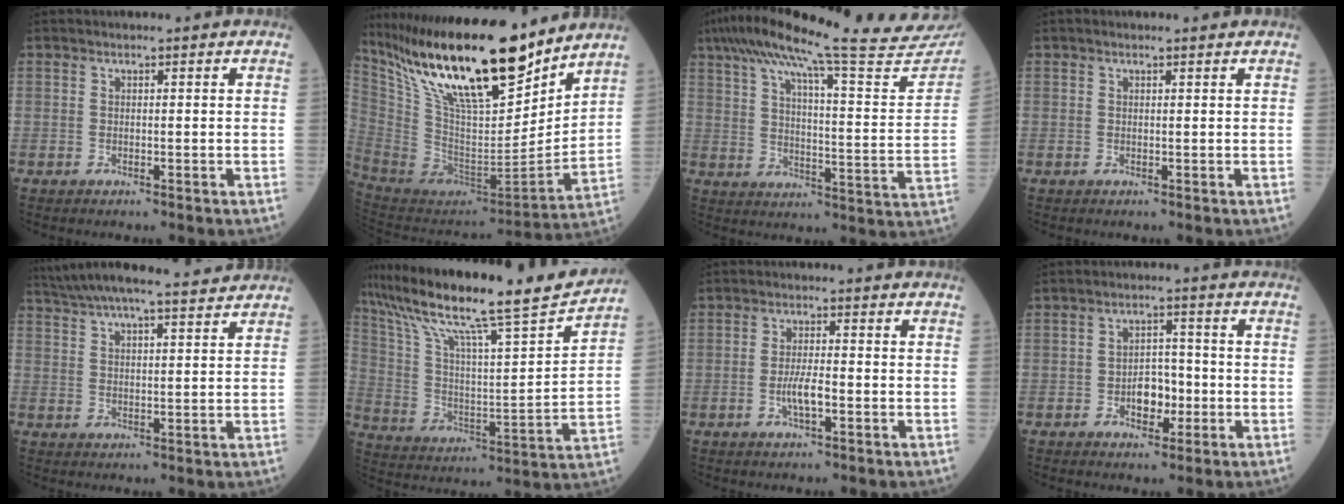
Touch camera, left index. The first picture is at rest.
{"total": 25.4, "force": [18.9, 5.6, 16.1], "torque": [-0.292, -0.011, 0.335]}
{"total": 29.0, "force": [25.5, 0.8, 13.7], "torque": [-0.223, -0.063, 0.324]}
{"total": 0.0}
{"total": 14.6, "force": [13.3, 0.9, 5.9], "torque": [-0.108, 0.018, 0.194]}
{"total": 21.7, "force": [18.1, 0.4, 12.0], "torque": [-0.216, -0.013, 0.290]}
{"total": 3.7, "force": [-1.8, 0.7, 3.2], "torque": [-0.066, -0.006, -0.034]}
{"total": 4.7, "force": [-2.1, 2.8, 3.2], "torque": [-0.049, 0.004, -0.035]}